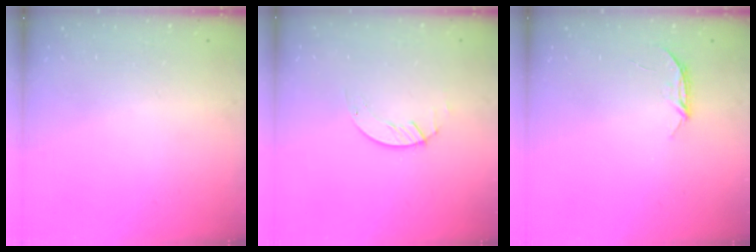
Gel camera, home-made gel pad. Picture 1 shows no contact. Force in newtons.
{"total": 1.3, "press": 1.3, "slide": 0.2}
{"total": 3.8, "press": 3.8, "slide": 0.5}